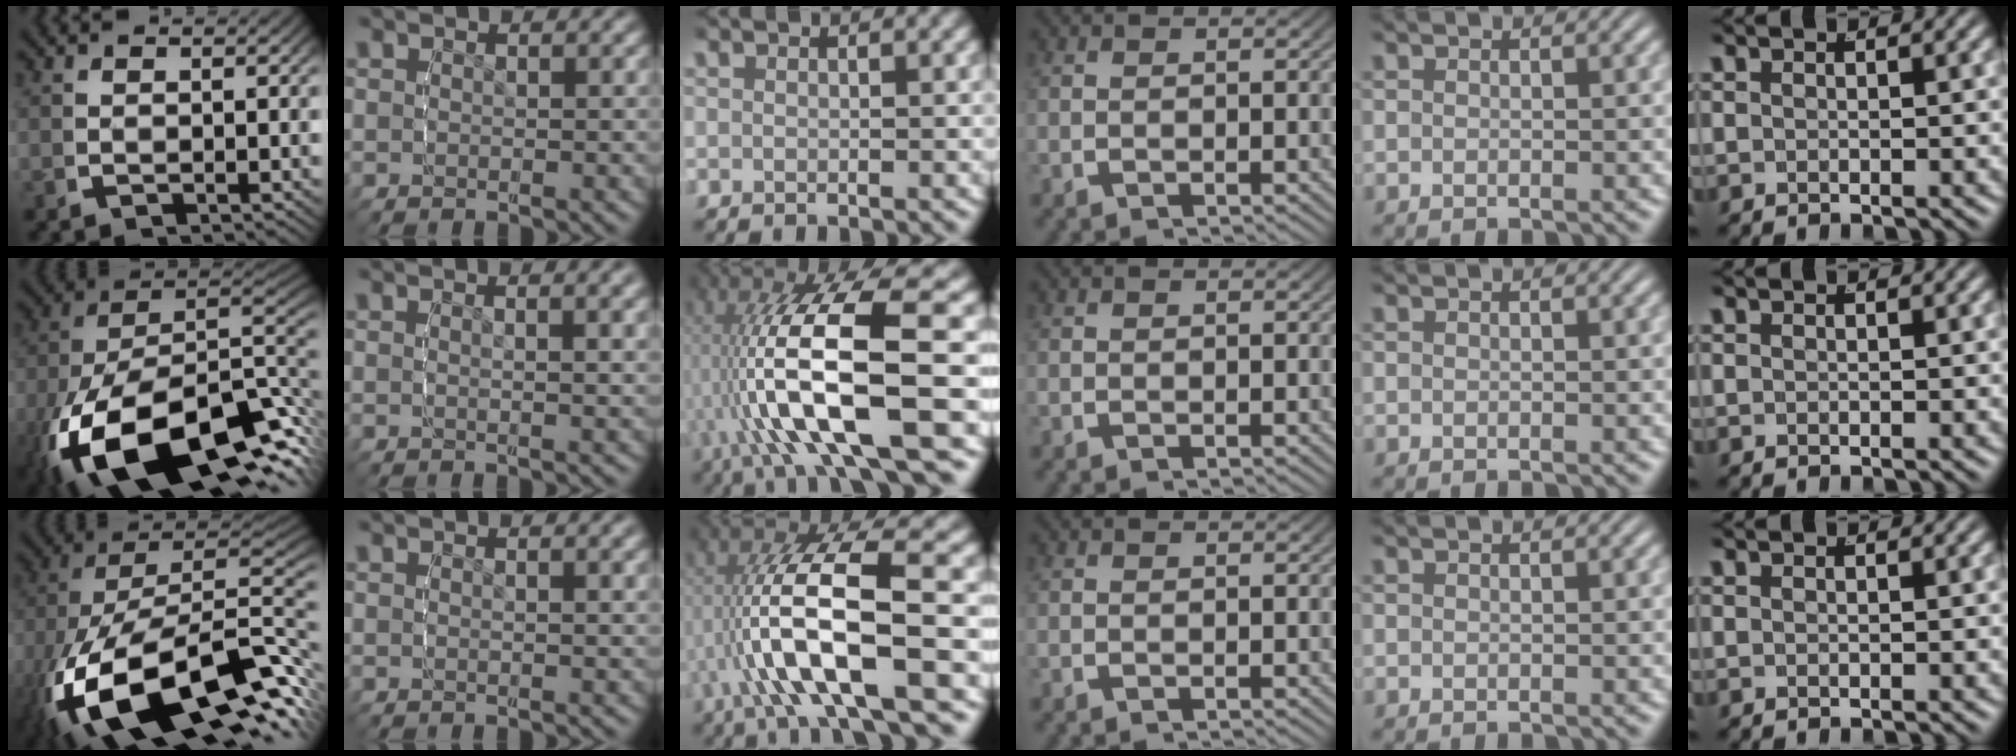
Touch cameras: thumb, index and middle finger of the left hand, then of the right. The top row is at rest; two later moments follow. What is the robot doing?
{"motion": "lift_and_place", "object": "tape"}